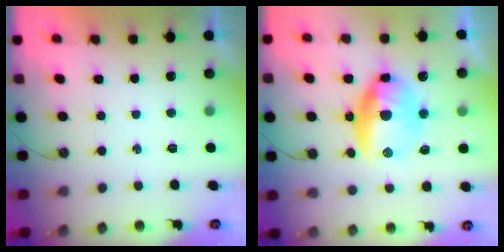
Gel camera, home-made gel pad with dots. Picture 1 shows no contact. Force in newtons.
{"total": 16.8, "press": 14.7, "slide": 8.2}